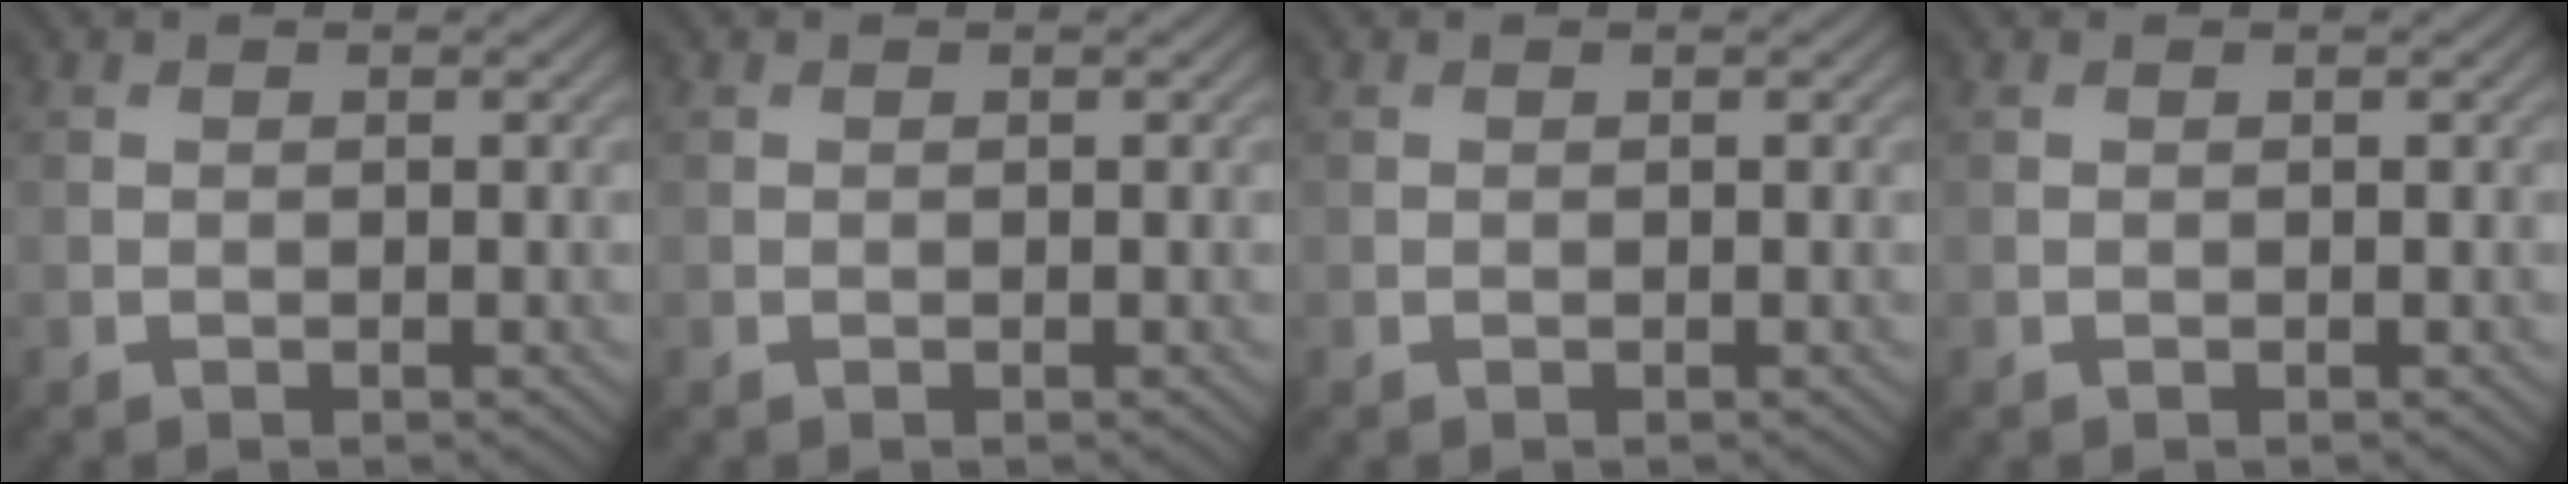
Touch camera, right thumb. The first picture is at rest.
{"total": 0.0}
{"total": 0.0}
{"total": 0.0}